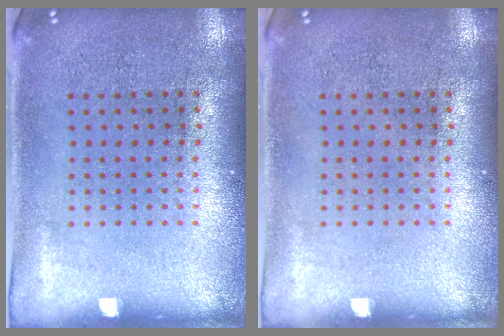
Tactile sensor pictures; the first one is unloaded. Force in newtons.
{"total": 0.0}